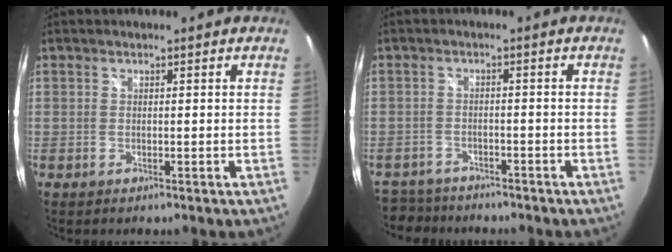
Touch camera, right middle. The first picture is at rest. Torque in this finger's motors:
{"motor_torque": [-0.48, -1.64, -0.03, 0.00]}